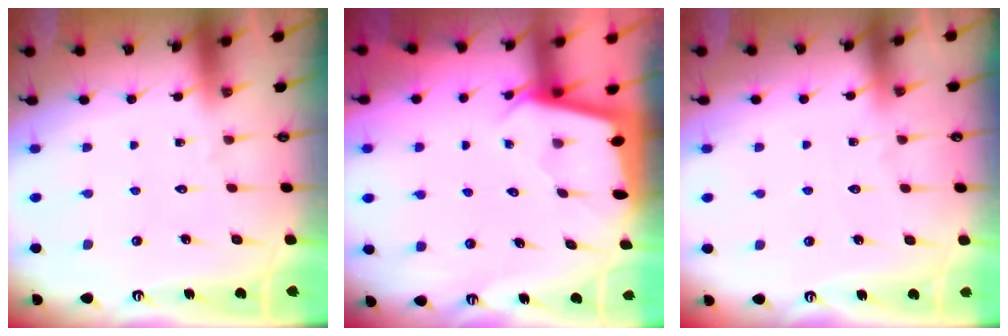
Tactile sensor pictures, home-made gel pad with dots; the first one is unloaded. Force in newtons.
{"total": 2.0, "press": 2.0, "slide": 0.3}
{"total": 3.1, "press": 3.1, "slide": 0.4}